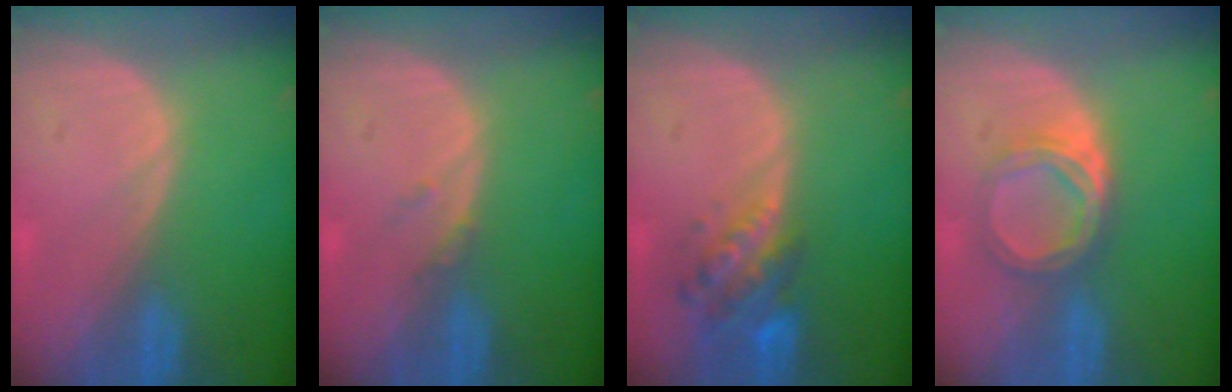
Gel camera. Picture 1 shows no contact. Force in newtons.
{"total": 1.0, "press": 1.0, "slide": 0.2}
{"total": 6.3, "press": 5.7, "slide": 2.5}
{"total": 5.6, "press": 5.0, "slide": 2.6}